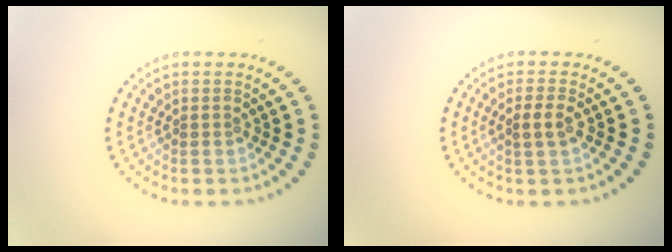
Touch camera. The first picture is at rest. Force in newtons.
{"total": 1.9, "press": 1.8, "slide": 0.5}